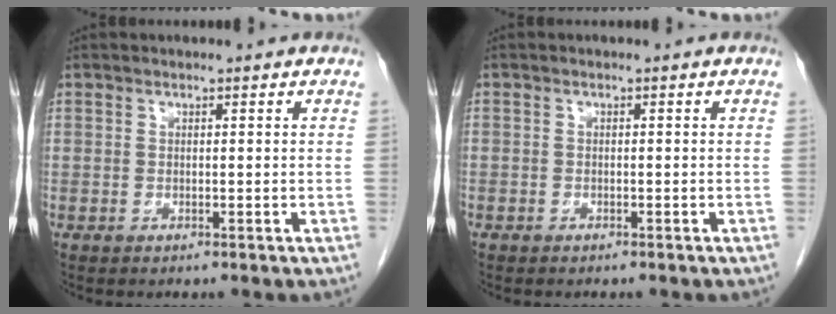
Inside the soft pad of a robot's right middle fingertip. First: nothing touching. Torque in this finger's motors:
{"motor_torque": [1.12, -1.01, -0.58, -0.21]}